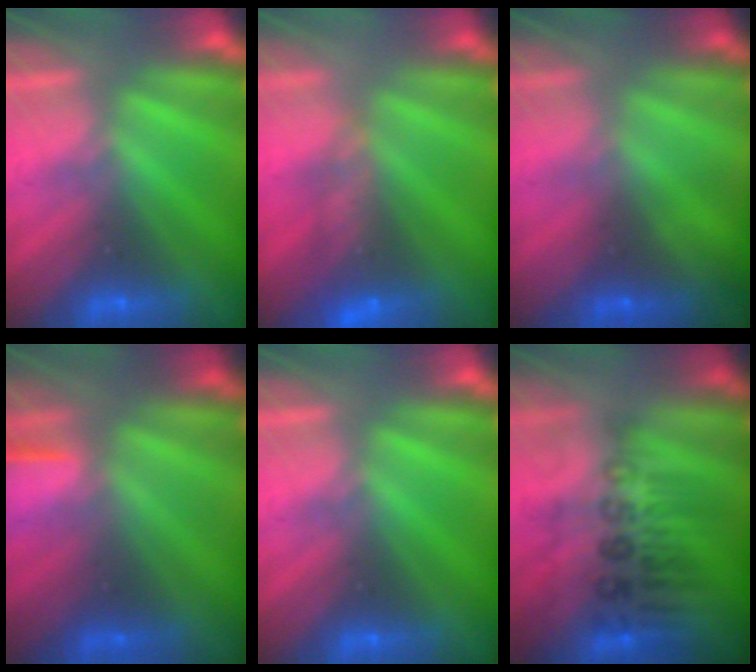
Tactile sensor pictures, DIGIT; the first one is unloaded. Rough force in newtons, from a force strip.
{"total": 8.7}
{"total": 1.2}
{"total": 1.4}
{"total": 0.0}
{"total": 2.9}